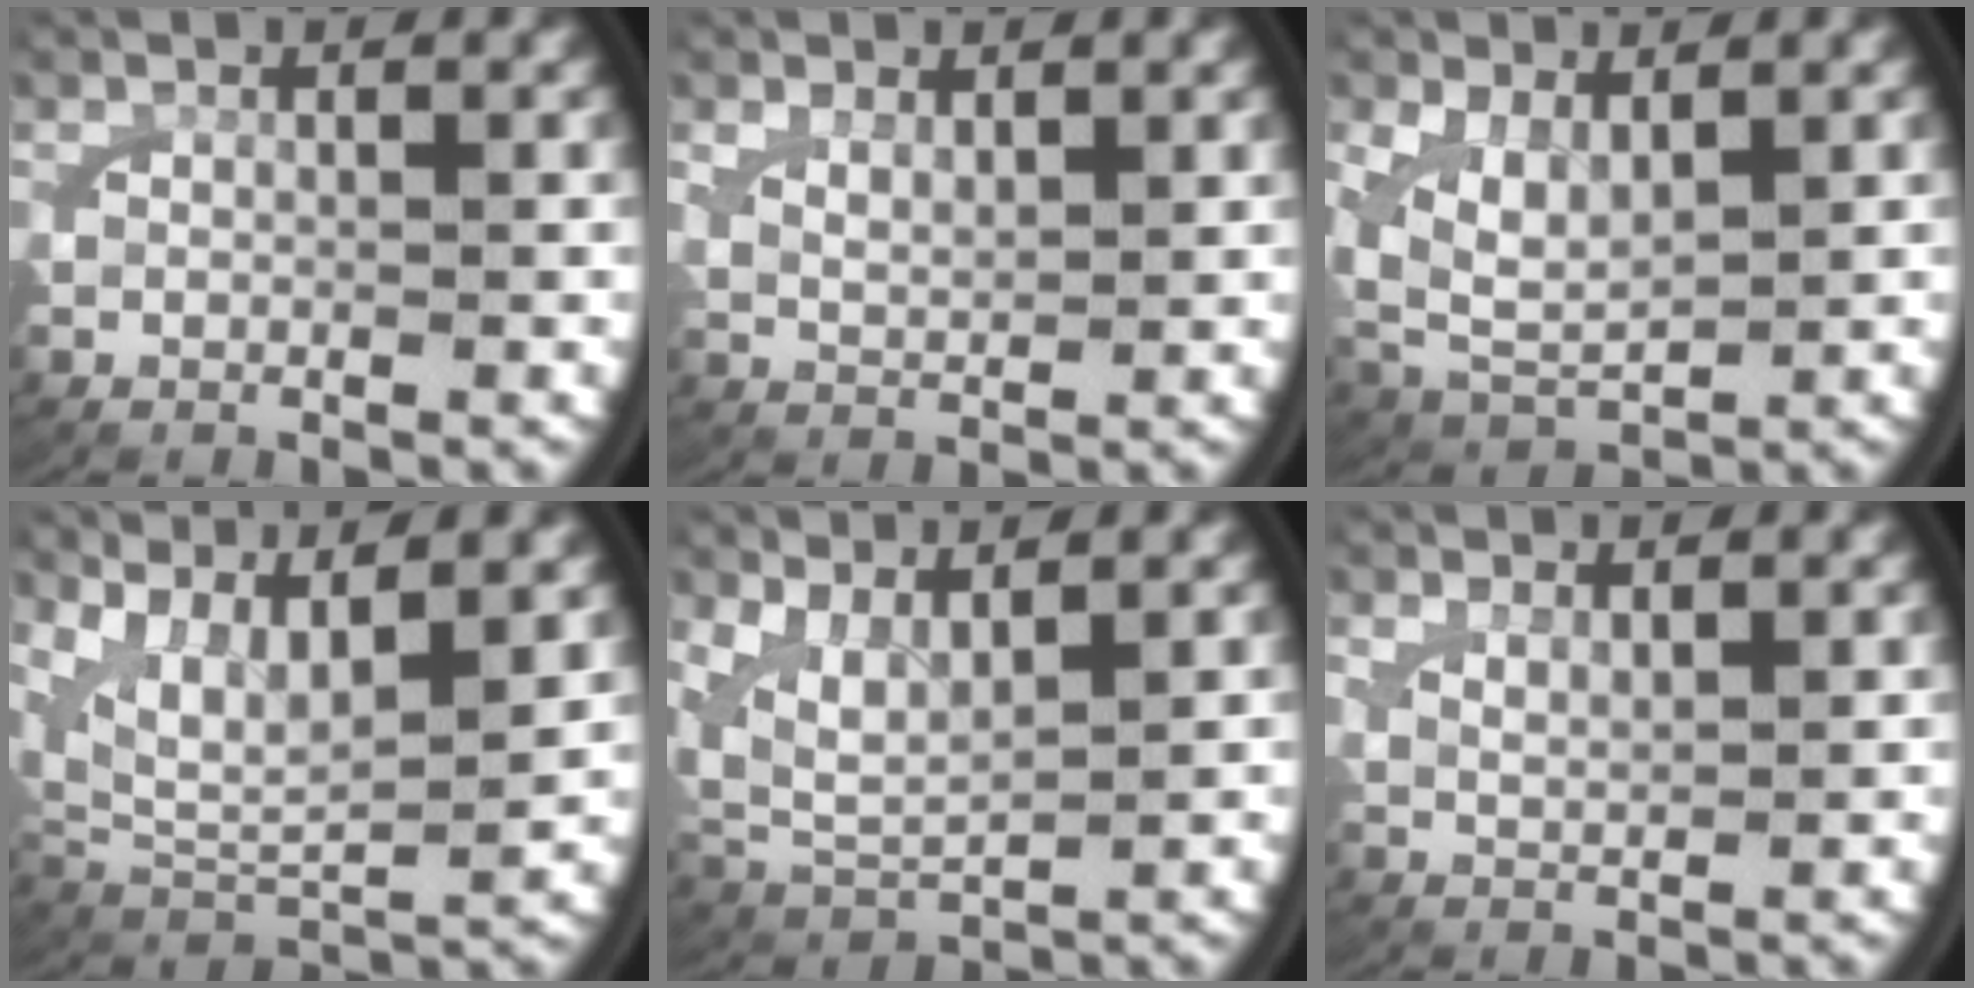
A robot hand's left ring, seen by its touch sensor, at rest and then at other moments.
{"total": 1.5, "force": [1.0, 0.4, 1.1], "torque": [-0.026, -0.012, 0.029]}
{"total": 6.4, "force": [0.5, 5.2, 3.7], "torque": [-0.115, -0.032, 0.020]}
{"total": 9.1, "force": [3.0, 6.2, 5.9], "torque": [-0.158, -0.019, 0.055]}
{"total": 7.8, "force": [1.5, 6.5, 4.1], "torque": [-0.137, -0.028, 0.030]}
{"total": 1.4, "force": [1.1, 0.0, 0.9], "torque": [-0.022, -0.009, 0.029]}